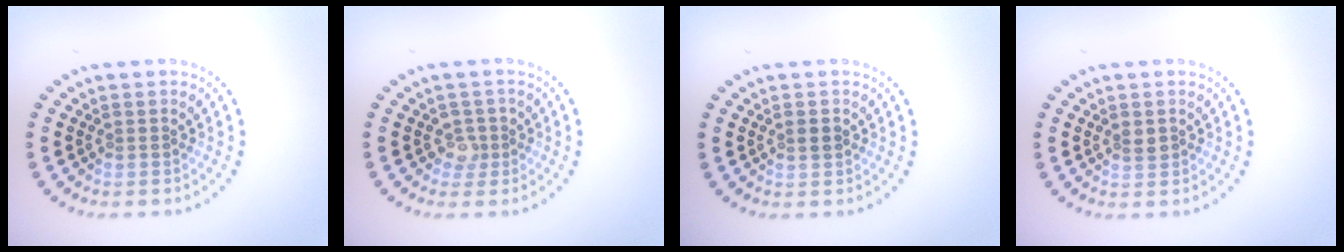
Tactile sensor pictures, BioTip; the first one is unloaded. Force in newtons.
{"total": 1.7, "press": 1.4, "slide": 0.9}
{"total": 1.3, "press": 1.3, "slide": 0.0}
{"total": 1.0, "press": 1.0, "slide": 0.2}